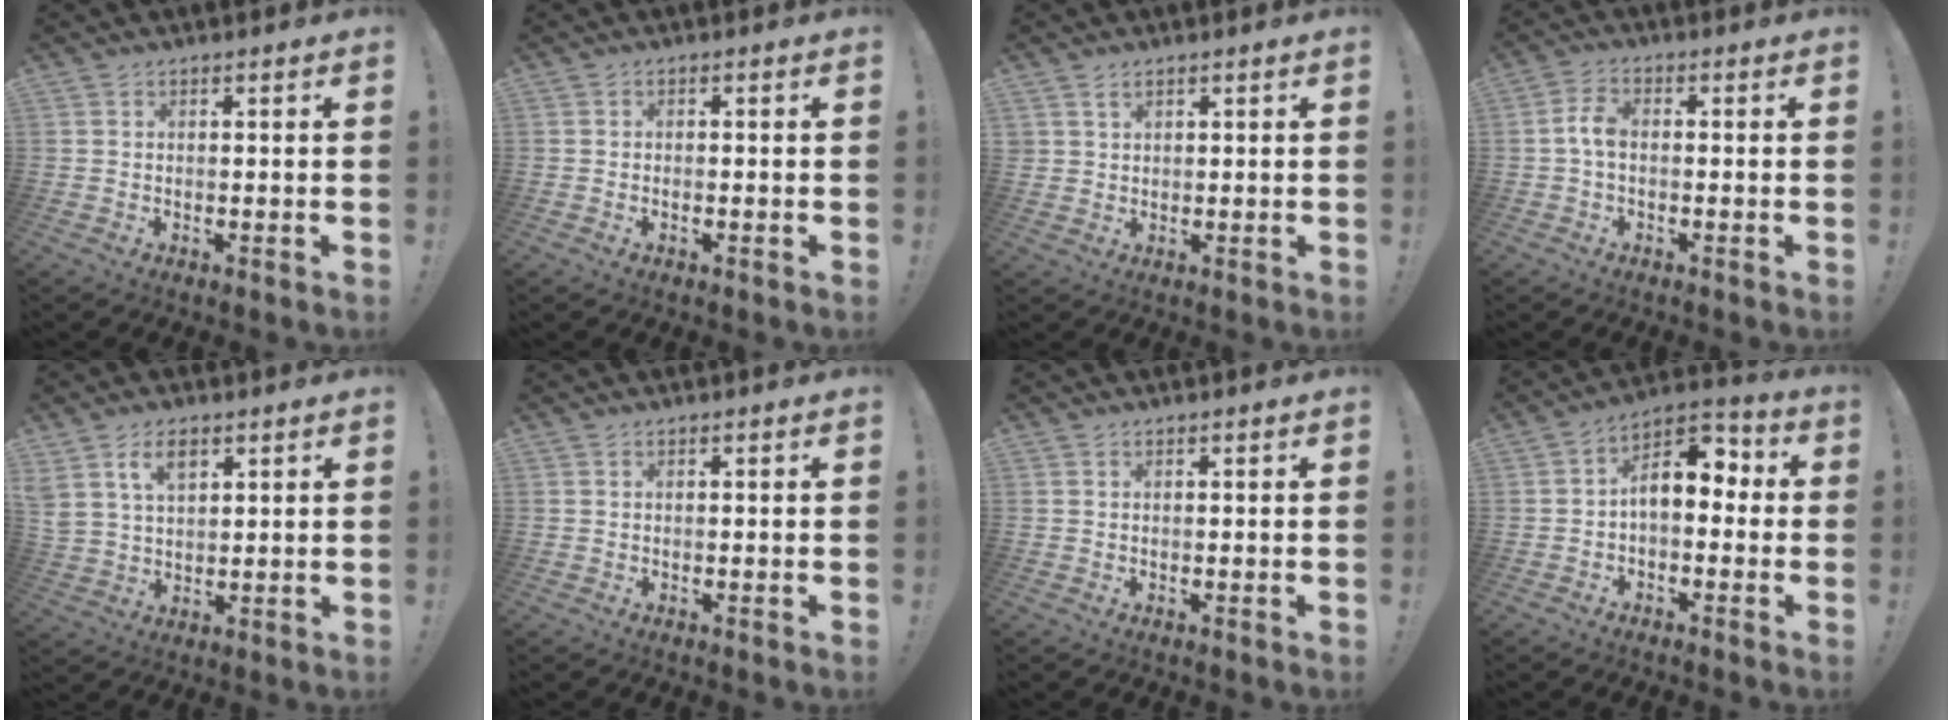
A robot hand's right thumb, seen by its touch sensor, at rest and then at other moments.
{"total": 0.6, "force": [-0.4, 0.0, 0.3], "torque": [-0.005, 0.000, -0.008]}
{"total": 2.1, "force": [1.4, 1.4, 0.7], "torque": [-0.011, -0.006, 0.026]}
{"total": 4.6, "force": [-0.5, 2.5, 3.8], "torque": [-0.081, 0.009, -0.011]}
{"total": 7.4, "force": [4.3, 4.3, 4.2], "torque": [-0.076, -0.011, 0.082]}
{"total": 0.0}
{"total": 0.0}
{"total": 9.5, "force": [1.0, 6.1, 7.2], "torque": [-0.110, 0.003, 0.021]}